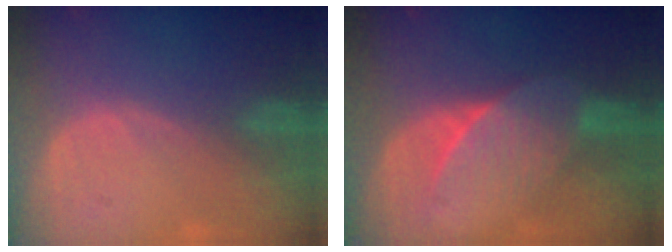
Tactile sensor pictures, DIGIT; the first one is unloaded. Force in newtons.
{"total": 7.1, "press": 6.6, "slide": 2.7}